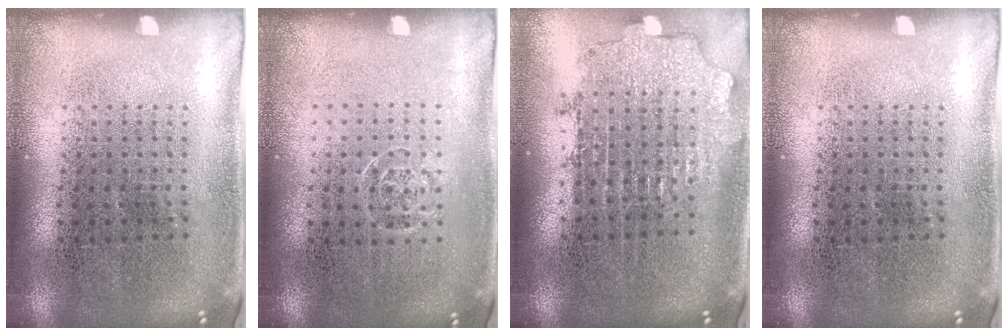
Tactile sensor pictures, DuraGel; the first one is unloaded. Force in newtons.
{"total": 0.6, "press": 0.5, "slide": 0.3}
{"total": 2.0, "press": 1.5, "slide": 1.3}
{"total": 0.0}